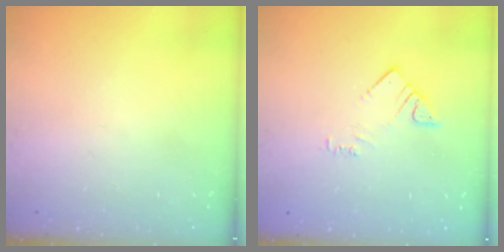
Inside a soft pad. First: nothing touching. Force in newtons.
{"total": 3.3, "press": 3.2, "slide": 0.6}